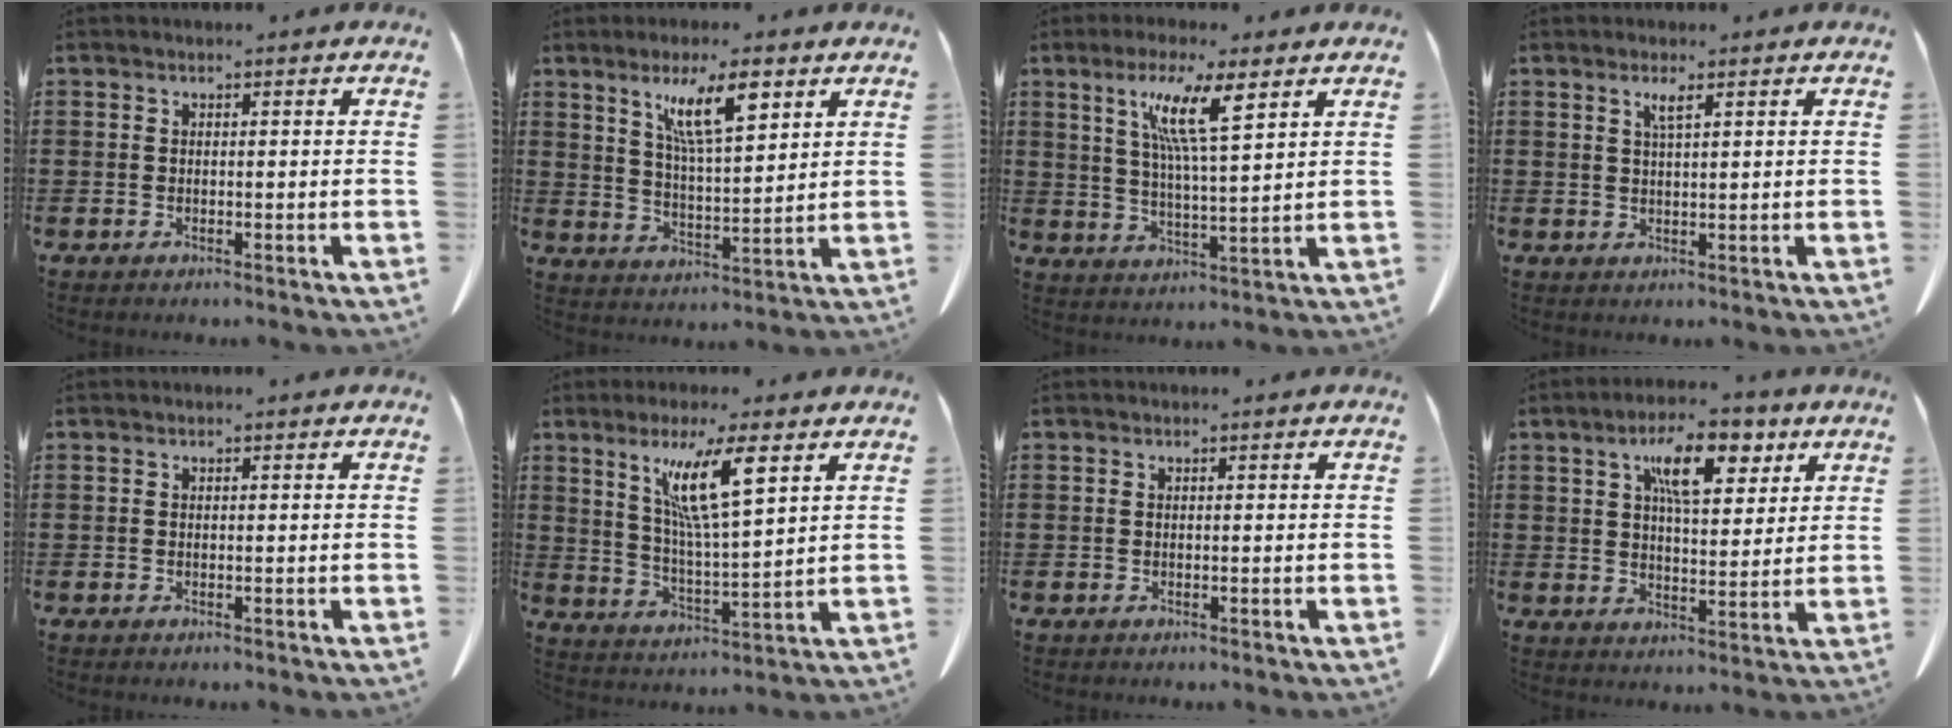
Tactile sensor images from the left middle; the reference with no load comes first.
{"total": 9.3, "force": [5.6, 2.3, 7.0], "torque": [-0.141, -0.006, 0.095]}
{"total": 8.8, "force": [5.2, 0.6, 7.1], "torque": [-0.146, -0.009, 0.086]}
{"total": 2.2, "force": [1.2, 0.2, 1.9], "torque": [-0.039, -0.001, 0.022]}
{"total": 0.0}
{"total": 9.4, "force": [5.3, 1.1, 7.6], "torque": [-0.154, -0.010, 0.089]}
{"total": 0.0}
{"total": 9.9, "force": [5.8, 3.5, 7.3], "torque": [-0.132, -0.010, 0.098]}